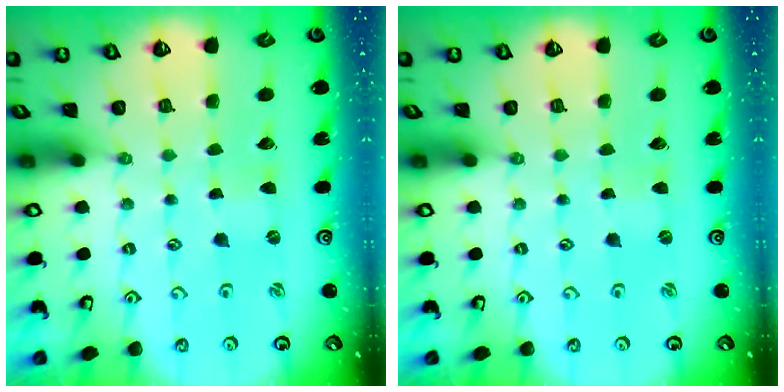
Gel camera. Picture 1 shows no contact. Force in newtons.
{"total": 0.0}